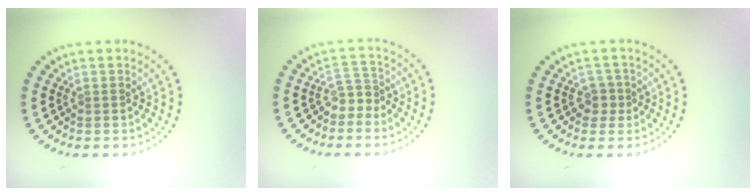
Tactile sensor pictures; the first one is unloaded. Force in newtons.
{"total": 1.8, "press": 1.2, "slide": 1.4}
{"total": 1.4, "press": 1.2, "slide": 0.8}